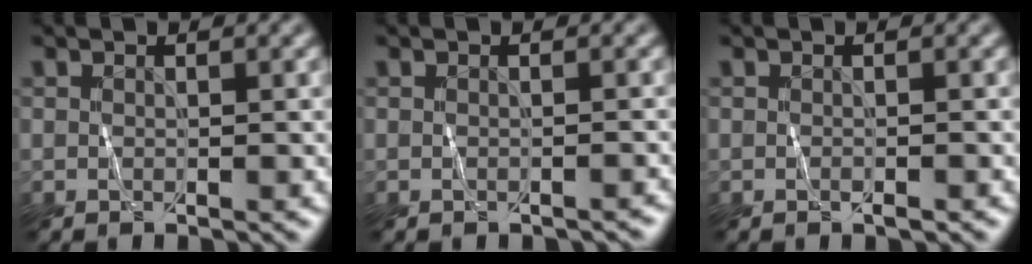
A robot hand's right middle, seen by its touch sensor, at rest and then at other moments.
{"total": 0.7, "force": [-0.7, 0.1, 0.1], "torque": [-0.001, -0.002, -0.010]}
{"total": 0.6, "force": [-0.1, 0.2, 0.5], "torque": [-0.009, 0.001, 0.000]}